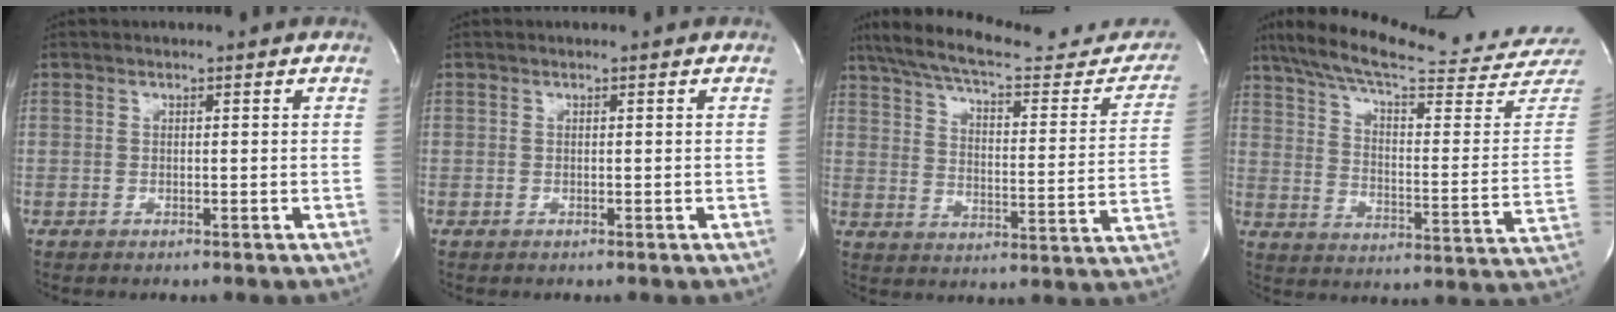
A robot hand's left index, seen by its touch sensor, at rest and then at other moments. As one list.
[{"total": 0.0}, {"total": 26.3, "force": [22.2, 6.5, 12.5], "torque": [-0.191, -0.008, 0.283]}, {"total": 27.7, "force": [25.2, 1.2, 11.3], "torque": [-0.179, -0.075, 0.332]}]